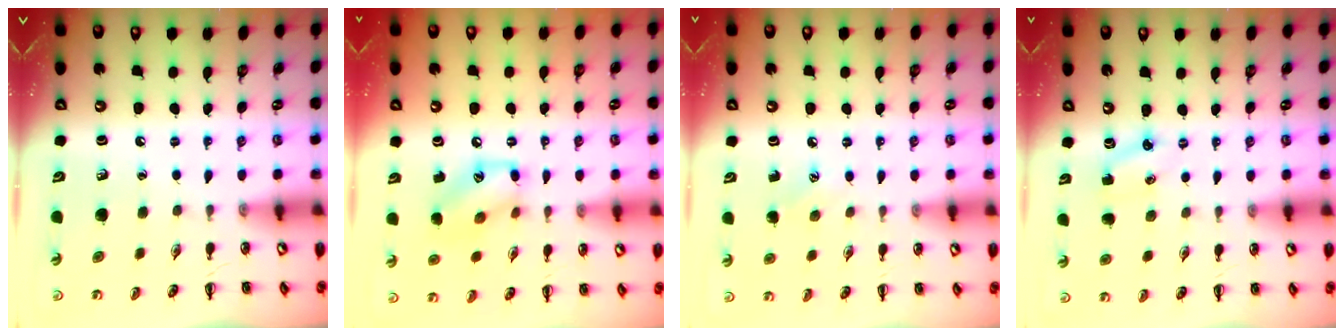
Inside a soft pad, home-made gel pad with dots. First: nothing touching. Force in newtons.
{"total": 10.7, "press": 10.6, "slide": 0.6}
{"total": 4.9, "press": 4.7, "slide": 1.3}
{"total": 2.9, "press": 2.8, "slide": 0.9}